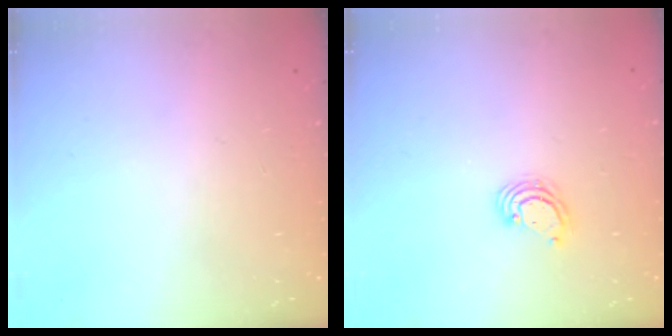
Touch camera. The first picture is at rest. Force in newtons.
{"total": 3.3, "press": 3.3, "slide": 0.4}